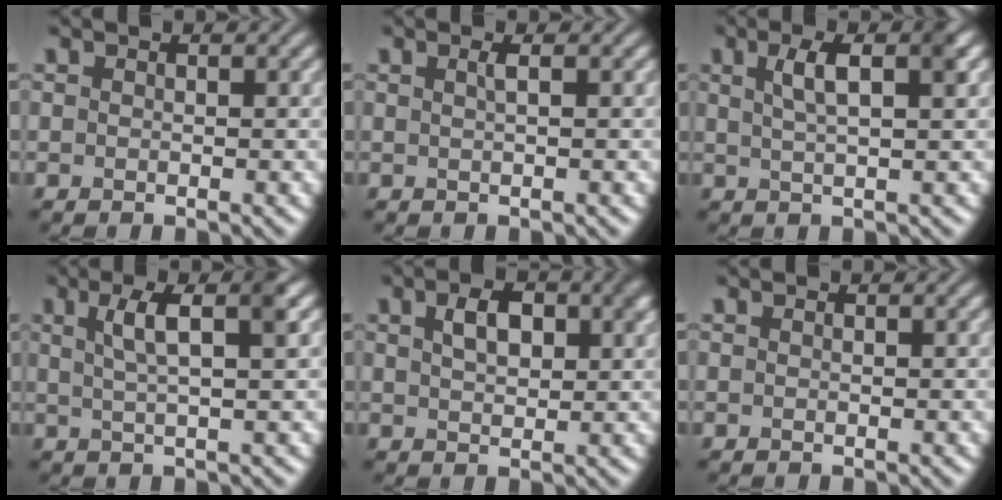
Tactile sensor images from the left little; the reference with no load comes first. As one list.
[{"total": 1.0, "force": [0.2, 0.3, 0.9], "torque": [-0.013, 0.003, 0.002]}, {"total": 3.9, "force": [1.3, 1.1, 3.5], "torque": [-0.052, 0.010, 0.020]}, {"total": 4.6, "force": [1.6, 1.0, 4.2], "torque": [-0.064, 0.007, 0.024]}, {"total": 4.0, "force": [1.3, 2.2, 3.0], "torque": [-0.055, 0.007, 0.024]}, {"total": 0.0}]